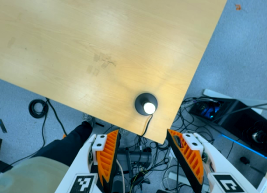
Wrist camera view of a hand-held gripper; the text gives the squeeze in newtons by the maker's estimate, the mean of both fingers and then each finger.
{"total": 0.0}